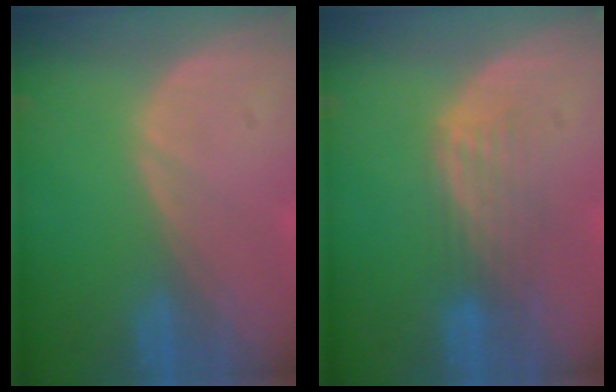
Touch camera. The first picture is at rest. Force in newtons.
{"total": 4.4, "press": 3.7, "slide": 2.3}